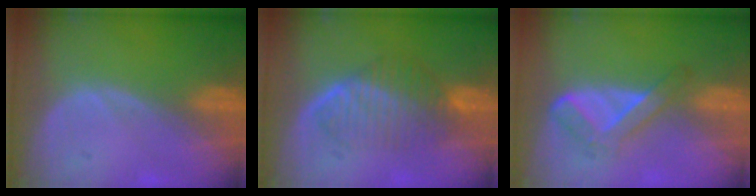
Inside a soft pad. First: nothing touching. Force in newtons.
{"total": 6.7, "press": 6.5, "slide": 1.8}
{"total": 5.6, "press": 4.7, "slide": 3.0}